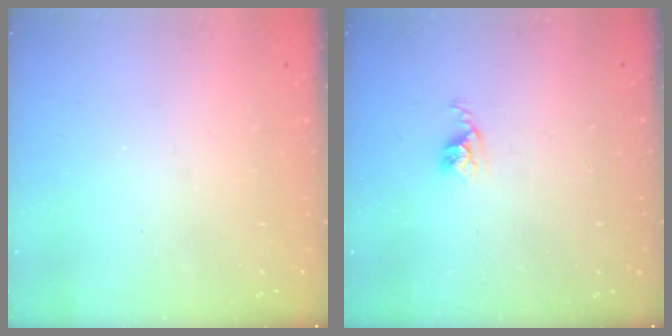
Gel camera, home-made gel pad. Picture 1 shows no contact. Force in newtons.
{"total": 2.5, "press": 2.5, "slide": 0.4}